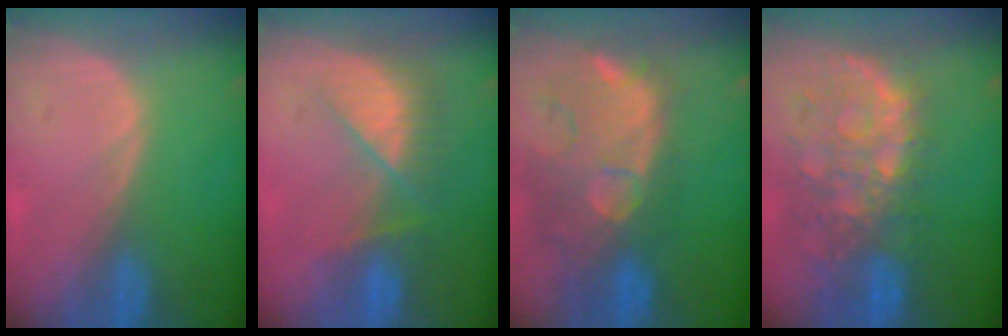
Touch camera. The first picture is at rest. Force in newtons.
{"total": 7.7, "press": 7.0, "slide": 3.2}
{"total": 12.9, "press": 11.3, "slide": 6.2}
{"total": 11.2, "press": 9.6, "slide": 5.6}